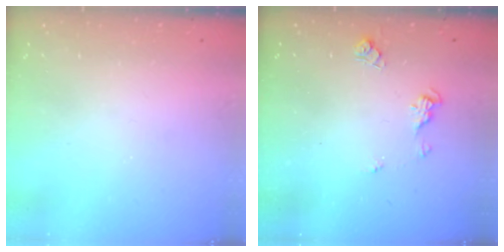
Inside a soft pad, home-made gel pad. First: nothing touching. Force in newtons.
{"total": 7.0, "press": 6.9, "slide": 0.7}